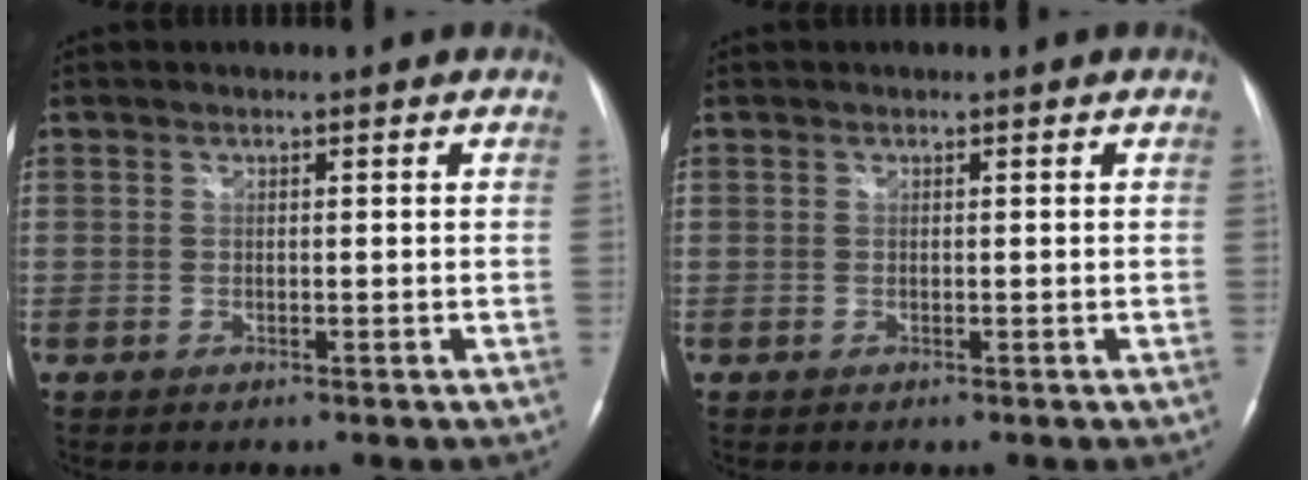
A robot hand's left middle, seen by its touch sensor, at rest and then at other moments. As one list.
[{"total": 0.0}]